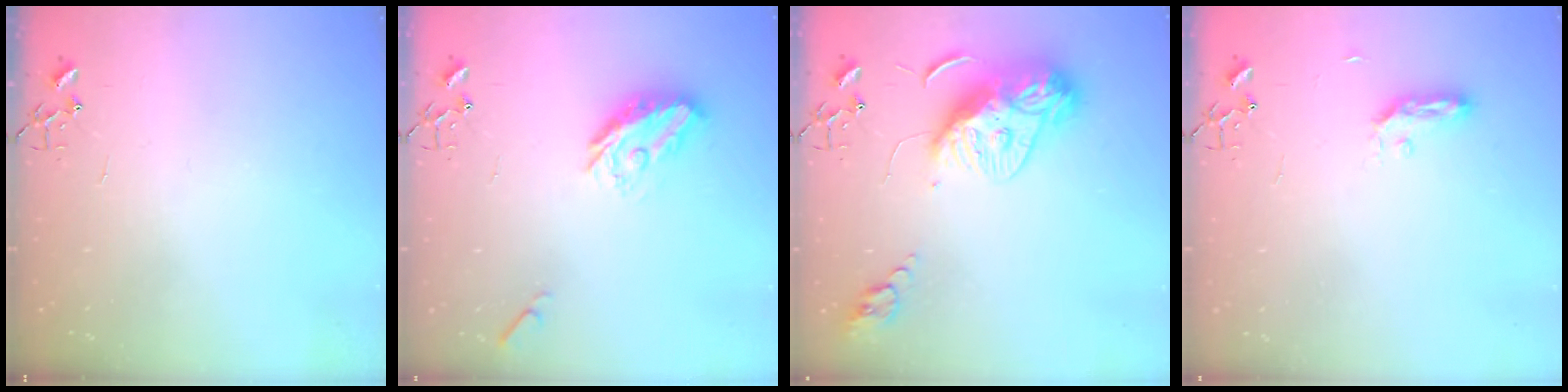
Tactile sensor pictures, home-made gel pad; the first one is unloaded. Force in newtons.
{"total": 11.7, "press": 11.7, "slide": 0.5}
{"total": 13.1, "press": 13.0, "slide": 1.2}
{"total": 5.1, "press": 5.1, "slide": 0.6}